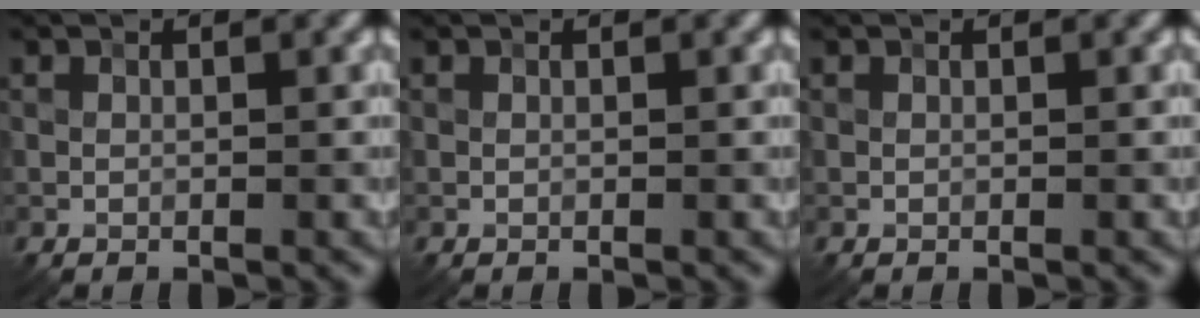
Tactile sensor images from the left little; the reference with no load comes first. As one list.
[{"total": 0.0}, {"total": 0.0}]